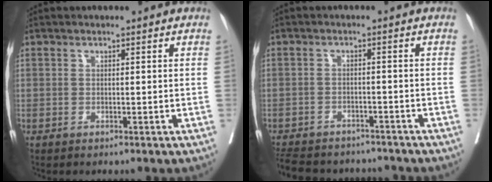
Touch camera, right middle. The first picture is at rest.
{"total": 15.4, "force": [-13.5, 5.5, 5.2], "torque": [-0.139, -0.007, -0.182]}